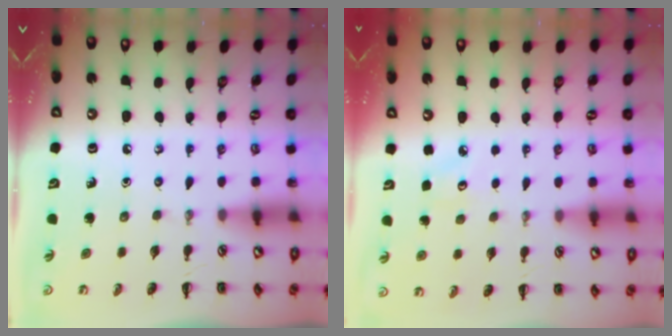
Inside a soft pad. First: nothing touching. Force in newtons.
{"total": 3.4, "press": 3.3, "slide": 1.1}